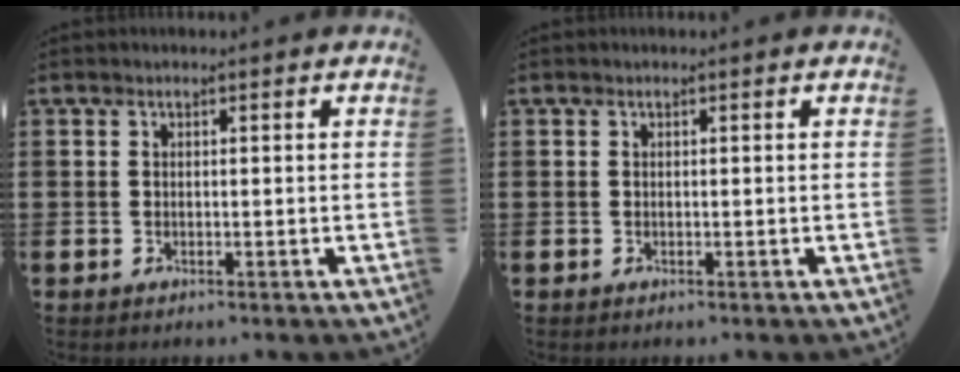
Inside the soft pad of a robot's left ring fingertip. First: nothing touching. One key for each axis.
{"total": 0.0}